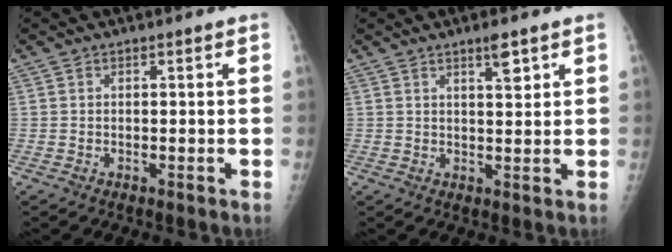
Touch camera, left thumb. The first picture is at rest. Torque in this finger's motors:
{"motor_torque": [-0.12, 0.03, -0.07, -0.06, 0.01]}